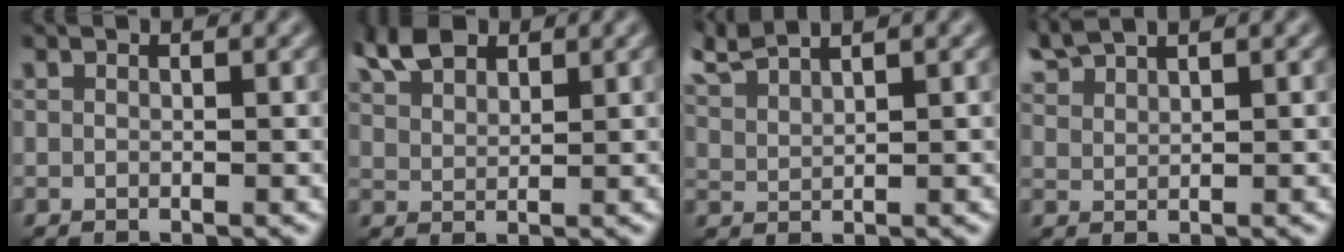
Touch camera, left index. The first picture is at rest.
{"total": 3.9, "force": [3.0, 1.8, 1.7], "torque": [-0.037, 0.013, 0.059]}
{"total": 3.3, "force": [3.0, 0.4, 1.3], "torque": [-0.027, 0.015, 0.064]}
{"total": 2.6, "force": [2.5, 0.2, 0.8], "torque": [-0.017, 0.010, 0.056]}